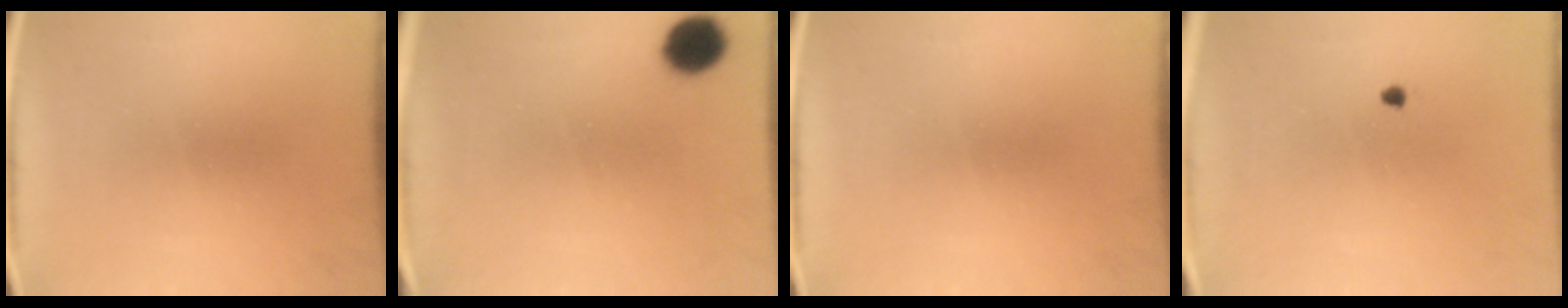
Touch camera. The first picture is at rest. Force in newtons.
{"total": 6.9}
{"total": 0.0}
{"total": 1.0}